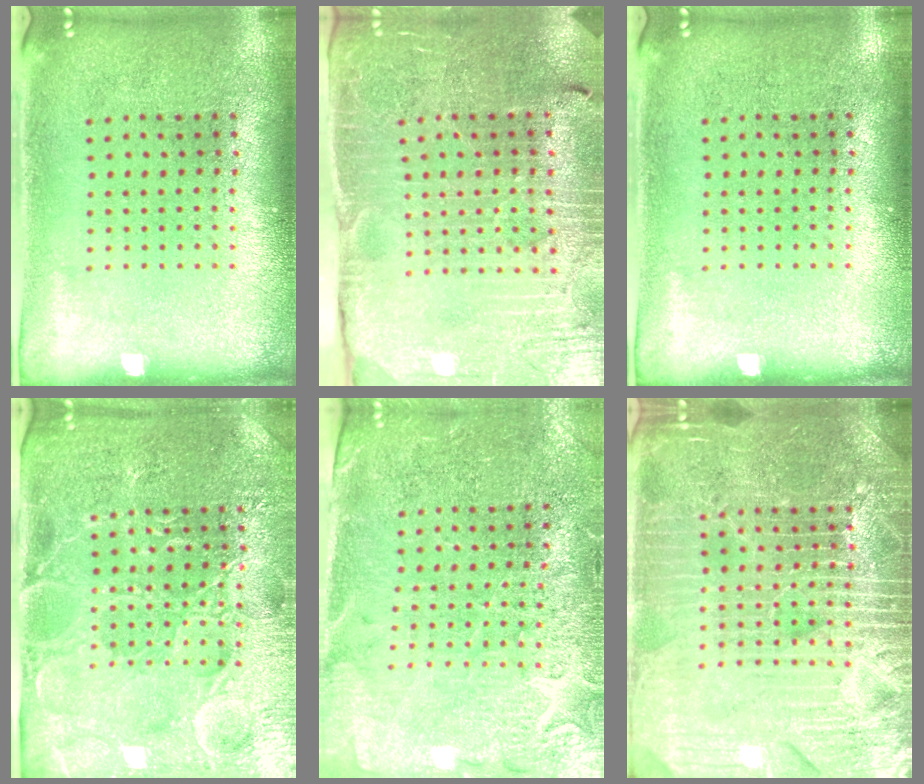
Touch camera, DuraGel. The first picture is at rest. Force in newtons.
{"total": 3.6, "press": 3.6, "slide": 0.4}
{"total": 0.0}
{"total": 4.8, "press": 4.5, "slide": 1.6}
{"total": 3.3, "press": 3.1, "slide": 1.3}
{"total": 7.2, "press": 7.2, "slide": 0.9}